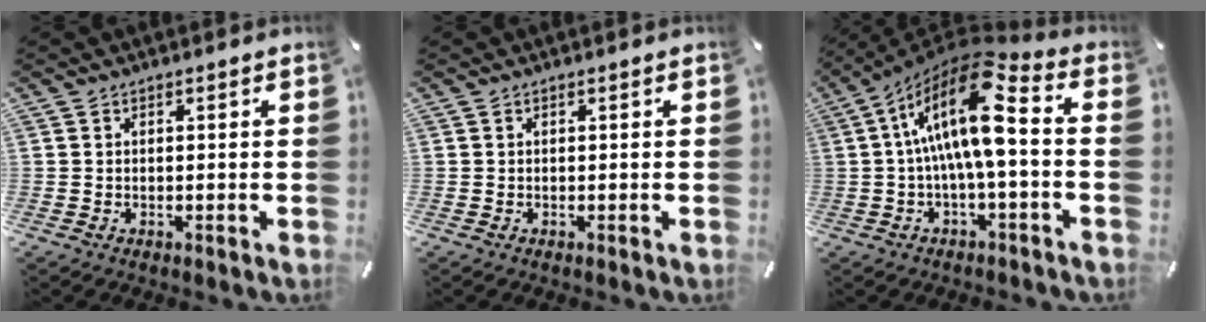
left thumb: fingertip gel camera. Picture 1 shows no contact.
{"total": 0.0}
{"total": 18.2, "force": [1.7, 6.7, 16.8], "torque": [-0.321, -0.010, 0.021]}